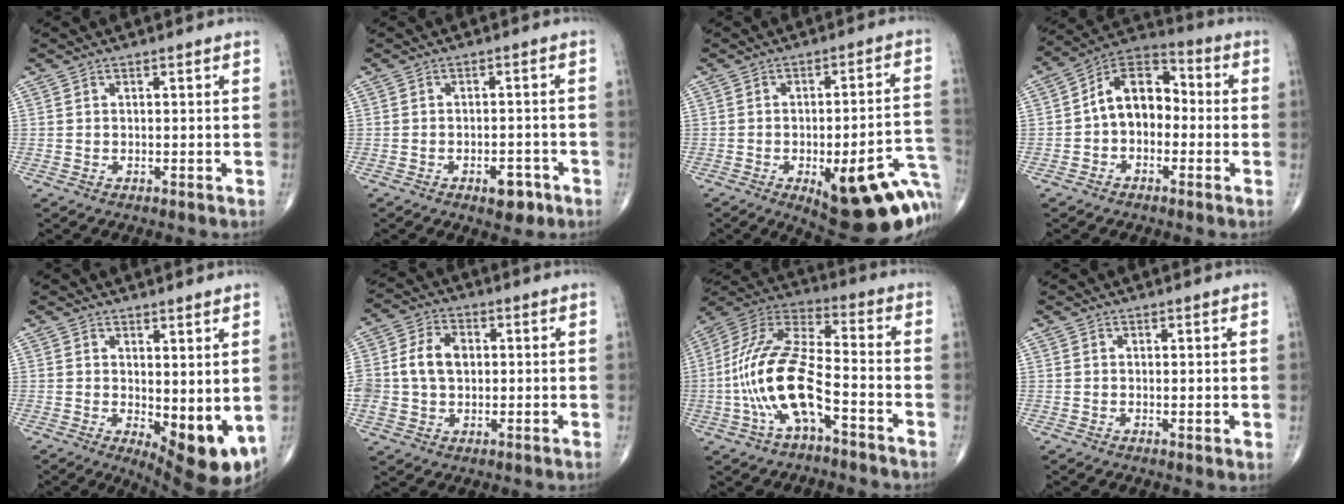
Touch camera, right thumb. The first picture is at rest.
{"total": 4.6, "force": [-2.5, 2.3, 3.1], "torque": [-0.029, 0.012, -0.031]}
{"total": 23.5, "force": [-9.3, 8.2, 20.0], "torque": [-0.184, 0.037, -0.102]}
{"total": 11.2, "force": [-0.8, 7.9, 7.9], "torque": [-0.099, 0.042, -0.035]}
{"total": 9.8, "force": [-0.4, 3.9, 9.0], "torque": [-0.111, -0.026, 0.009]}
{"total": 10.3, "force": [0.7, 7.7, 6.8], "torque": [-0.128, 0.014, 0.014]}
{"total": 16.9, "force": [-5.3, 6.6, 14.6], "torque": [-0.307, 0.051, -0.102]}
{"total": 1.1, "force": [0.3, 0.3, 1.0], "torque": [-0.021, -0.006, 0.003]}